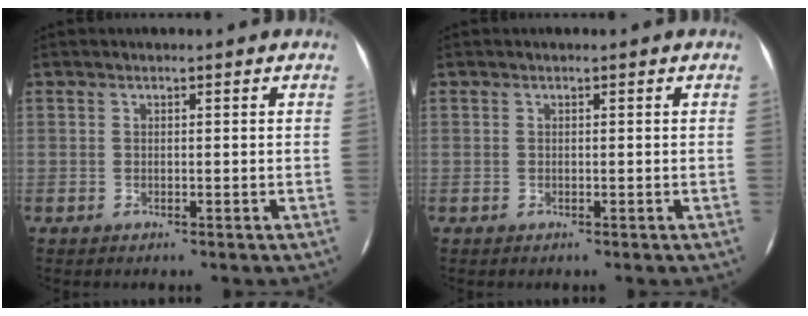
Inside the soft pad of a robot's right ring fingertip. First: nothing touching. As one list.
[{"total": 0.0}]